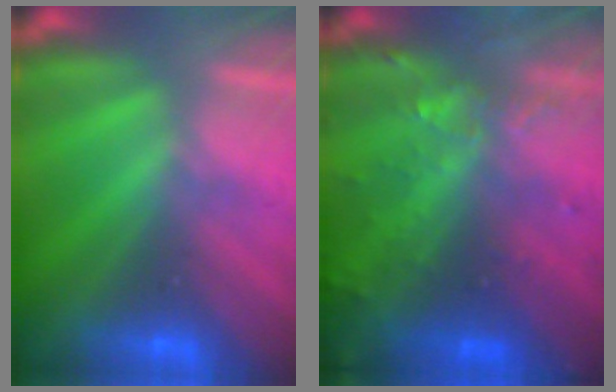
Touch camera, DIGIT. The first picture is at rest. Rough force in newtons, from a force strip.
{"total": 9.2}